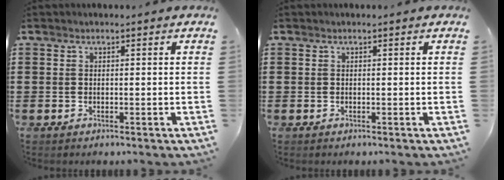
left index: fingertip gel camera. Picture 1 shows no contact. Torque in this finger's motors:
{"motor_torque": [-0.14, -0.13, 0.00, 0.00]}